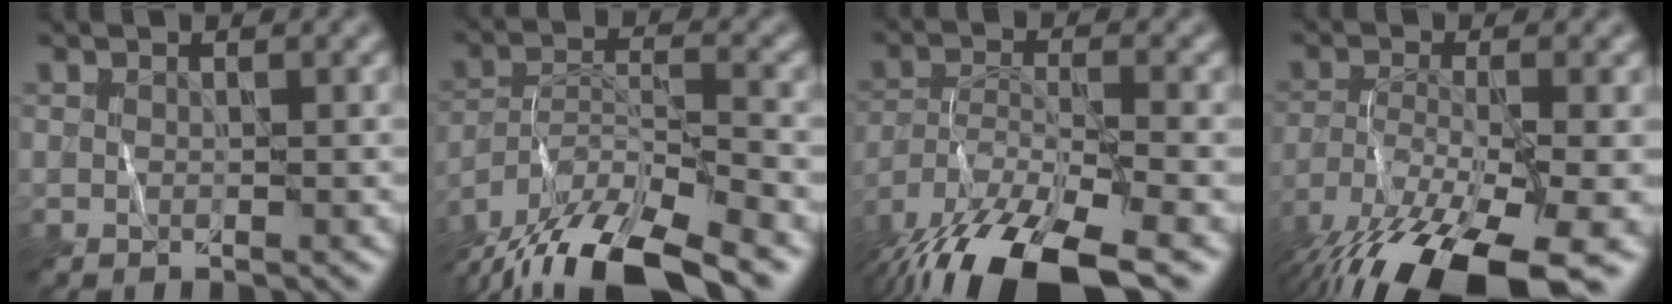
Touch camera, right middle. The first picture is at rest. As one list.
[{"total": 14.6, "force": [-12.3, 3.5, 6.9], "torque": [-0.130, -0.013, -0.196]}, {"total": 13.1, "force": [-9.6, 3.9, 7.9], "torque": [-0.162, -0.020, -0.168]}, {"total": 14.1, "force": [-9.5, 4.0, 9.6], "torque": [-0.202, -0.028, -0.156]}]